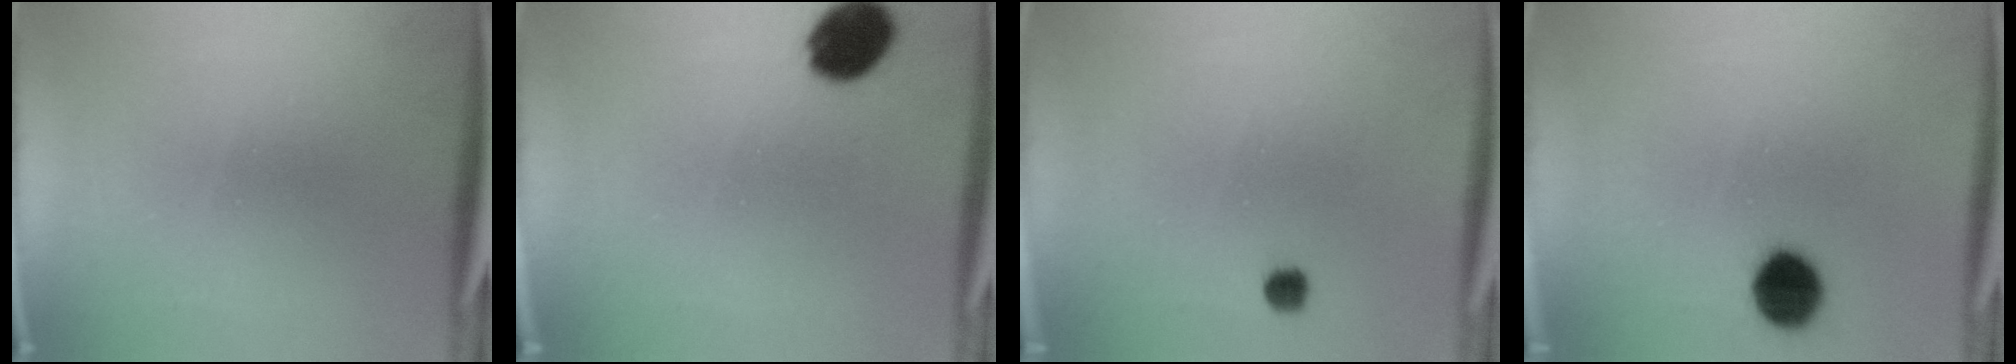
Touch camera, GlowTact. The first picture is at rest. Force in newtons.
{"total": 9.3}
{"total": 1.8}
{"total": 8.8}